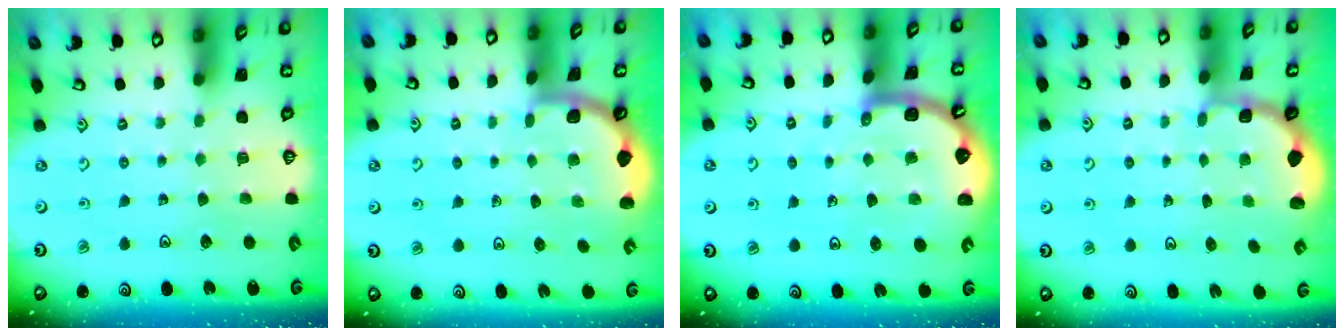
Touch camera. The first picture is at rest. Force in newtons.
{"total": 1.7, "press": 1.6, "slide": 0.1}
{"total": 7.5, "press": 7.5, "slide": 0.8}
{"total": 1.8, "press": 1.6, "slide": 0.8}